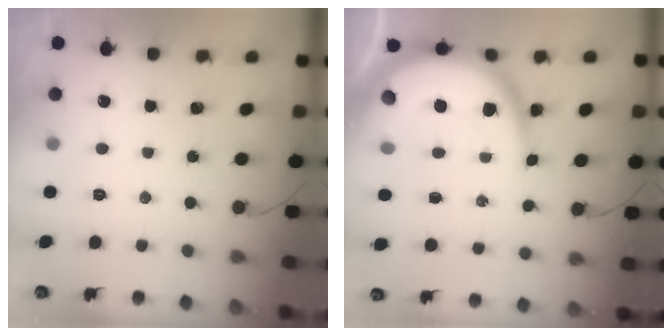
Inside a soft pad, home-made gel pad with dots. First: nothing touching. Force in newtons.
{"total": 15.2, "press": 15.1, "slide": 1.9}